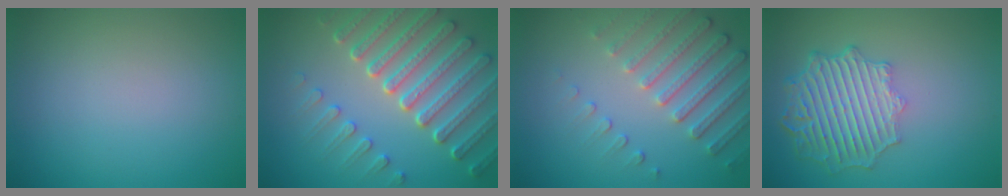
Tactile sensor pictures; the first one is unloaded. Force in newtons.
{"total": 7.4, "press": 5.7, "slide": 4.8}
{"total": 4.9, "press": 3.6, "slide": 3.3}
{"total": 6.4, "press": 5.0, "slide": 4.0}